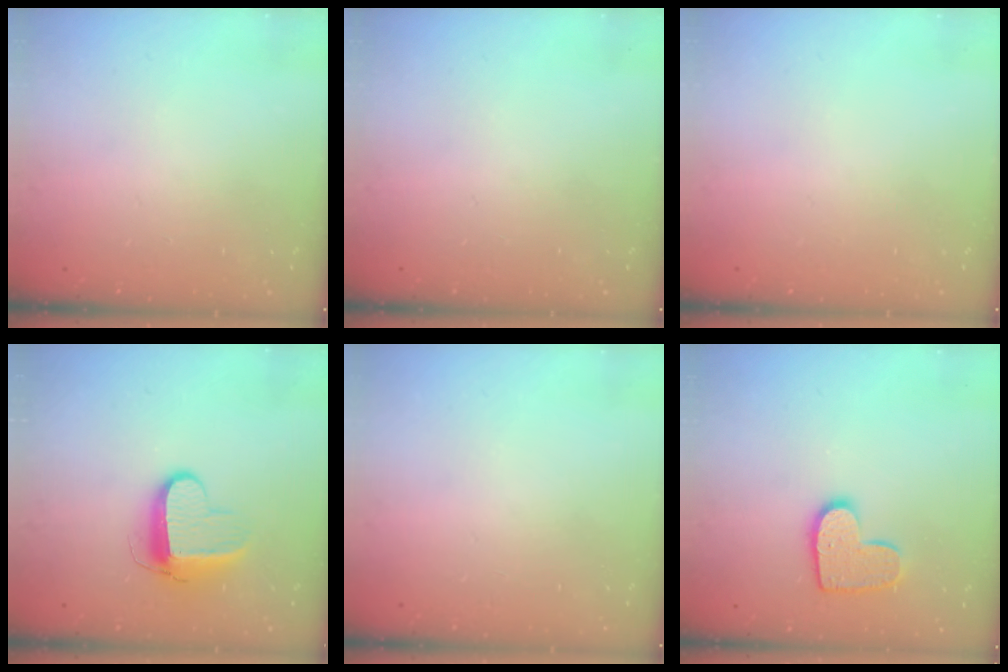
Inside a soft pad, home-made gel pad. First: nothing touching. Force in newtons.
{"total": 0.0}
{"total": 0.0}
{"total": 9.6, "press": 9.6, "slide": 0.9}
{"total": 0.0}
{"total": 11.2, "press": 11.2, "slide": 0.6}